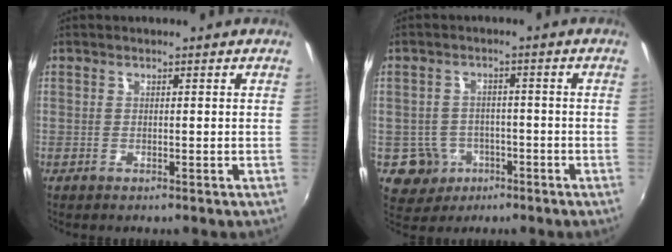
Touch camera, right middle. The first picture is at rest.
{"total": 6.1, "force": [-2.7, 5.4, 1.2], "torque": [-0.039, 0.009, -0.031]}